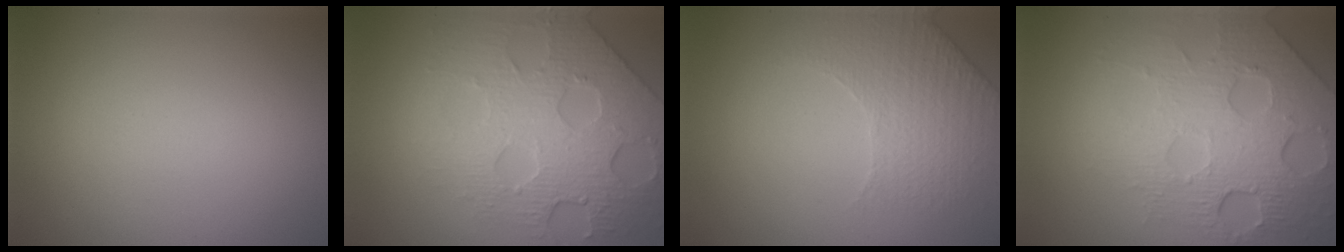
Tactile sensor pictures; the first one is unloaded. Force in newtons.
{"total": 6.5, "press": 5.2, "slide": 3.9}
{"total": 2.2, "press": 2.0, "slide": 1.0}
{"total": 7.9, "press": 5.3, "slide": 5.9}